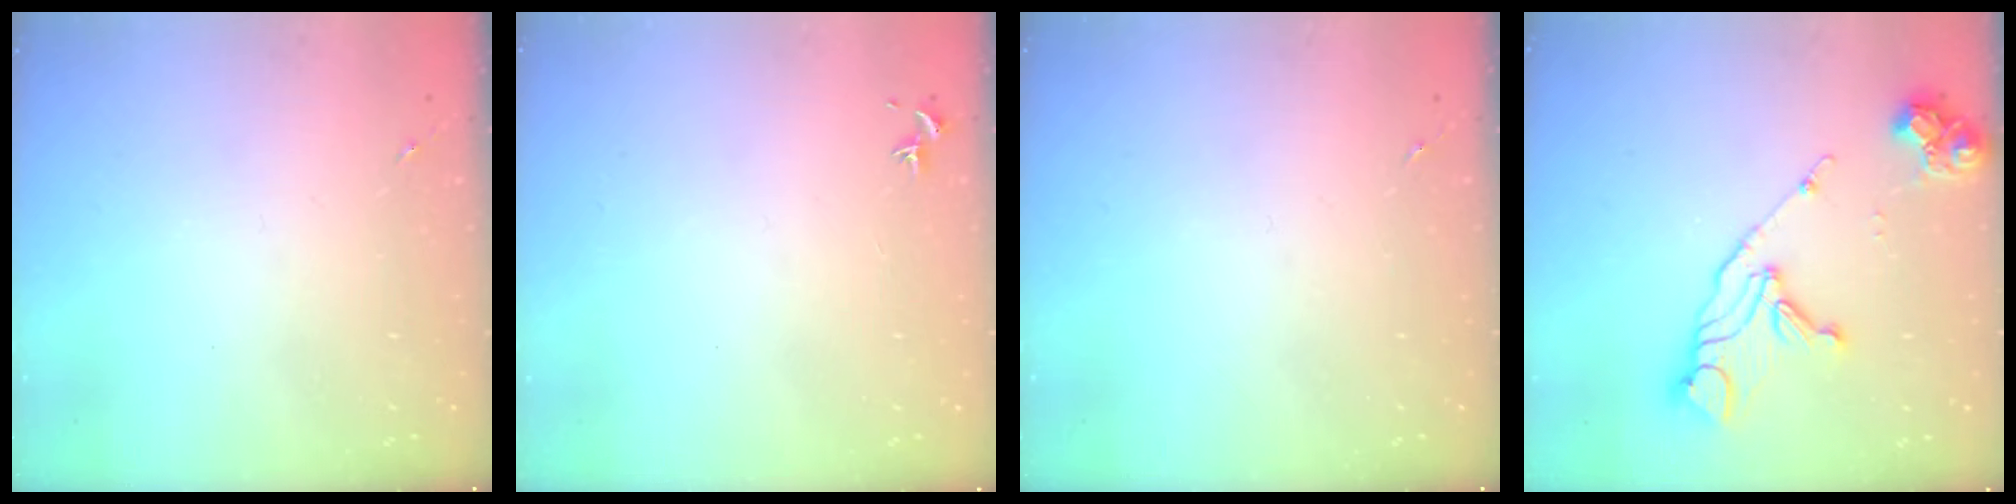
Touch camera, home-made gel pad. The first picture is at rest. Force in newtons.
{"total": 0.7, "press": 0.6, "slide": 0.5}
{"total": 0.0}
{"total": 14.7, "press": 14.6, "slide": 1.7}